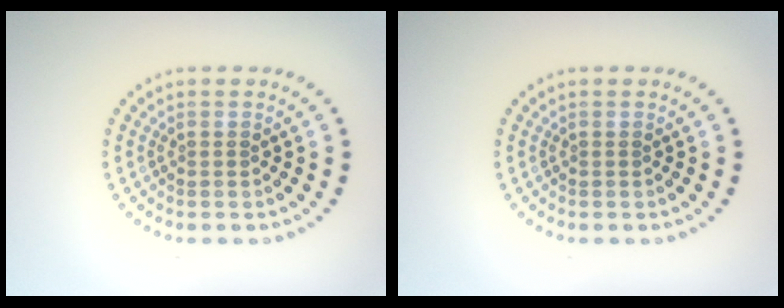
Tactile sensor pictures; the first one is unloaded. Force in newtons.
{"total": 0.0}